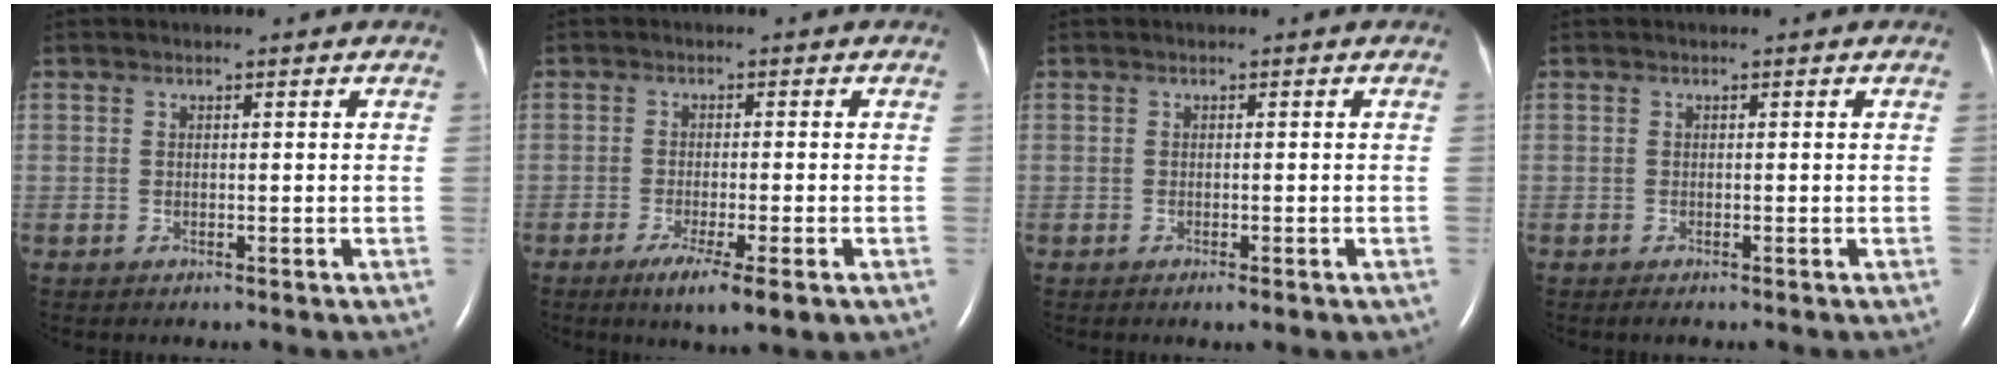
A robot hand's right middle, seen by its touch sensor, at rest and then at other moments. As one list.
[{"total": 7.1, "force": [-4.0, 0.6, 5.9], "torque": [-0.097, -0.020, -0.060]}, {"total": 2.3, "force": [-1.4, 0.6, 1.7], "torque": [-0.021, -0.004, -0.016]}, {"total": 0.8, "force": [-0.6, 0.0, 0.5], "torque": [-0.013, -0.003, -0.008]}]